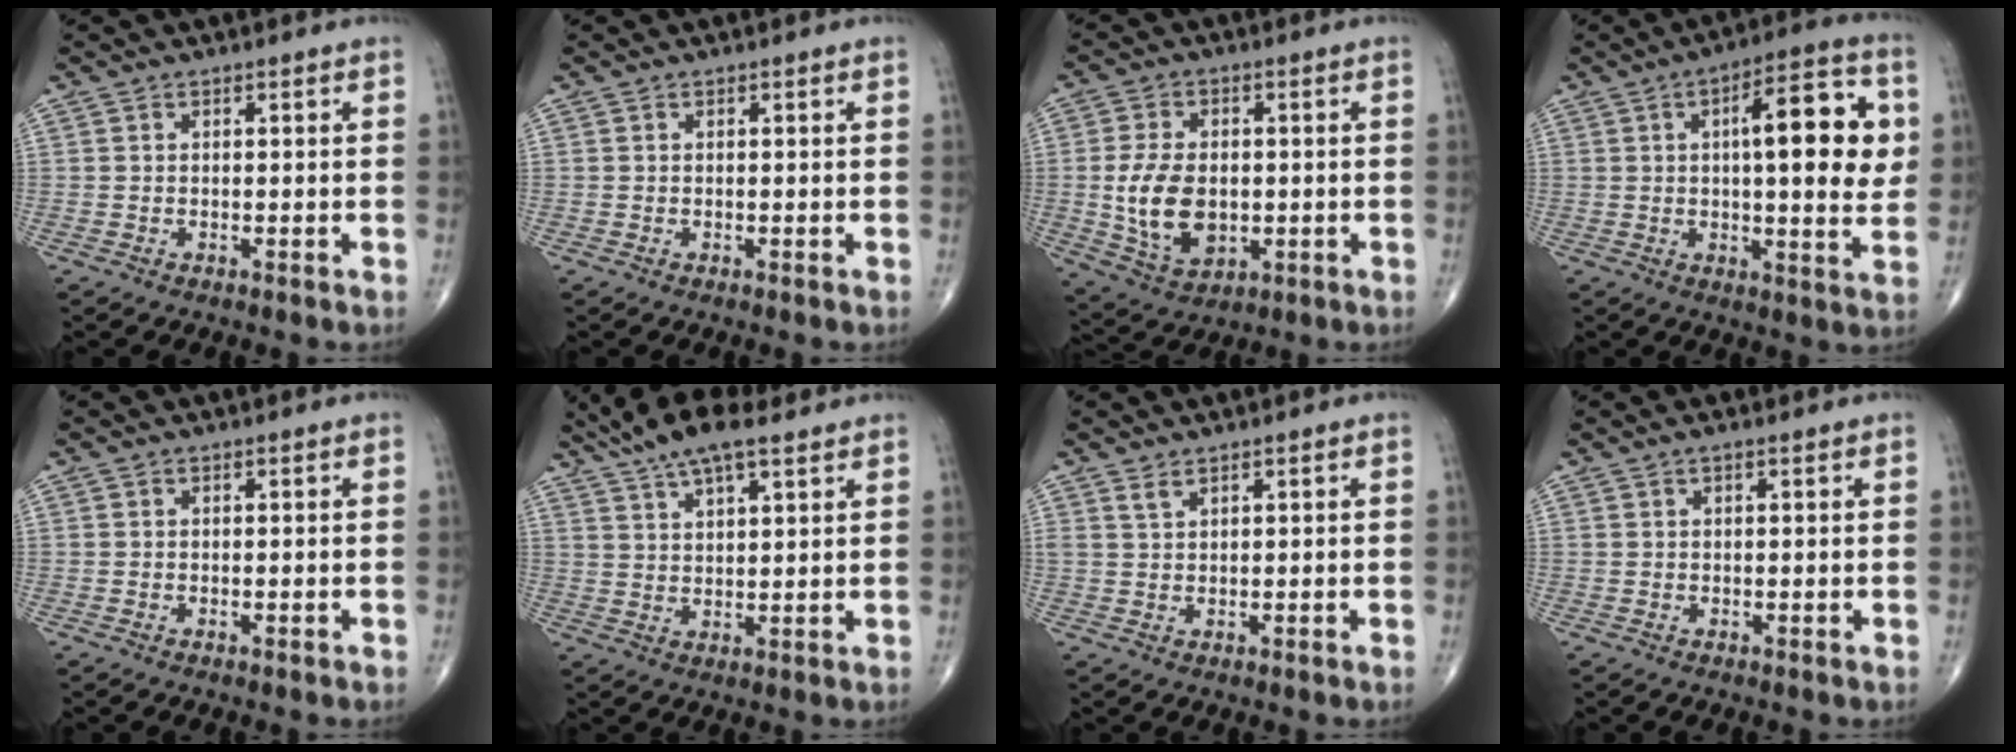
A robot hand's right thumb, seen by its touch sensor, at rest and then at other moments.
{"total": 0.0}
{"total": 11.7, "force": [-0.7, 7.3, 9.0], "torque": [-0.159, -0.007, -0.001]}
{"total": 17.7, "force": [3.1, 5.6, 16.6], "torque": [-0.205, 0.007, 0.038]}
{"total": 0.0}
{"total": 11.5, "force": [8.2, 3.6, 7.2], "torque": [-0.121, -0.015, 0.145]}
{"total": 1.5, "force": [1.3, 0.5, 0.7], "torque": [-0.011, -0.004, 0.028]}
{"total": 0.9, "force": [0.6, 0.0, 0.6], "torque": [-0.014, 0.003, 0.009]}